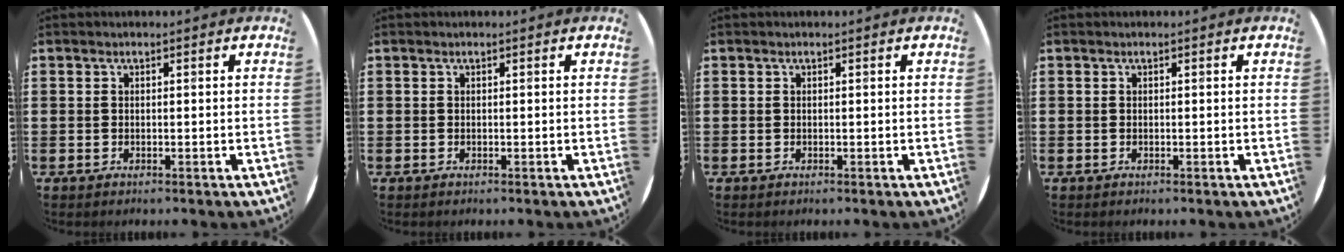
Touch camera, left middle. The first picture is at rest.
{"total": 0.0}
{"total": 0.0}
{"total": 0.0}